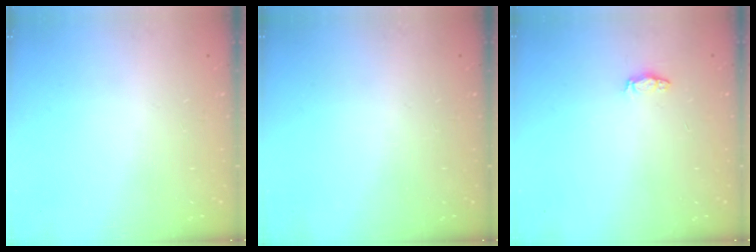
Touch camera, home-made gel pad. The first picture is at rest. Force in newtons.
{"total": 0.0}
{"total": 3.0, "press": 2.9, "slide": 0.4}